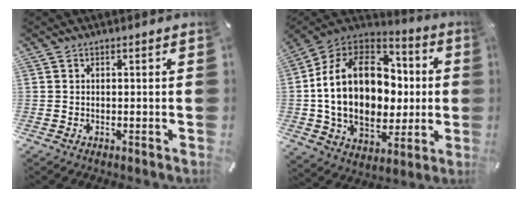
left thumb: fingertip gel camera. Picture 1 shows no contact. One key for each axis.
{"total": 23.0, "fx": 0.7, "fy": 17.0, "fz": 15.4, "tx": -0.302, "ty": 0.002, "tz": 0.020}